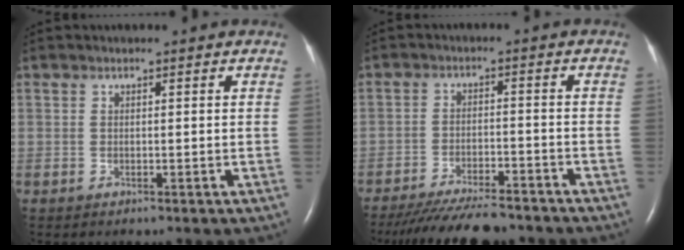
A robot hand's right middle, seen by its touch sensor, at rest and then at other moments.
{"total": 13.3, "force": [-11.9, 2.1, 5.5], "torque": [-0.093, -0.017, -0.175]}